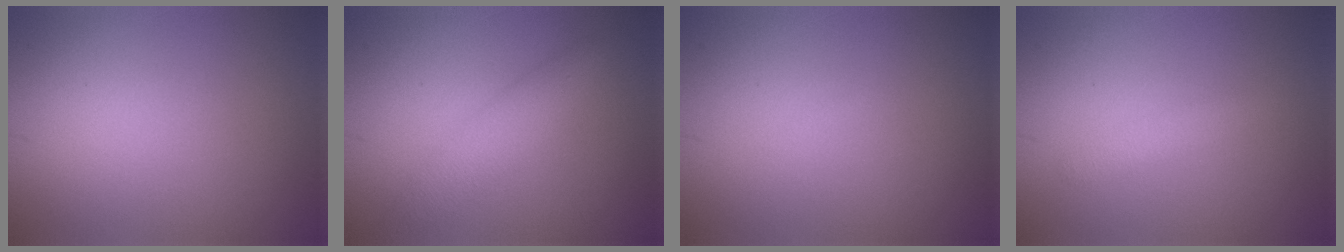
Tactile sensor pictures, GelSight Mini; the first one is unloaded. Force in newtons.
{"total": 2.8, "press": 2.8, "slide": 0.1}
{"total": 0.0}
{"total": 1.3, "press": 1.3, "slide": 0.0}